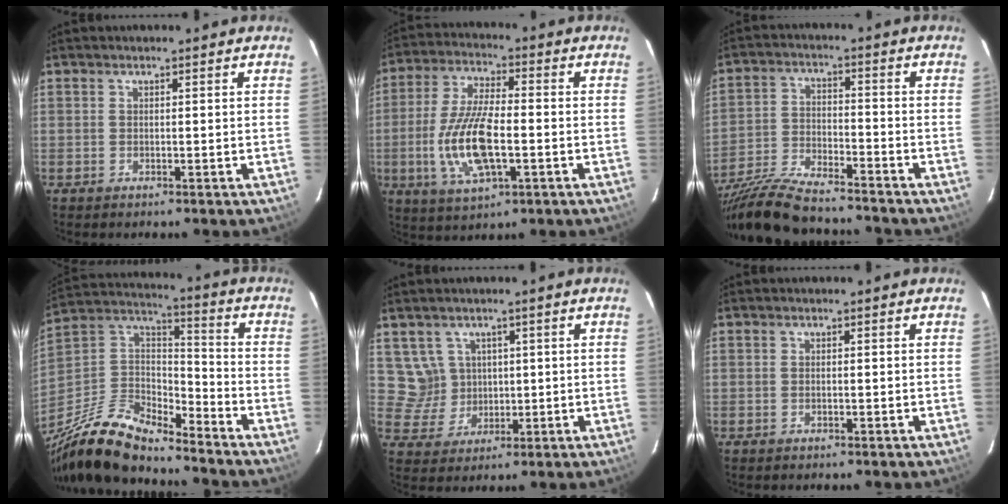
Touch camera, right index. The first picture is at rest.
{"total": 13.8, "force": [-3.1, 5.1, 12.5], "torque": [-0.262, -0.005, -0.056]}
{"total": 17.2, "force": [-15.3, 2.5, 7.4], "torque": [-0.160, -0.032, -0.267]}
{"total": 19.9, "force": [-16.1, 5.6, 10.2], "torque": [-0.225, -0.015, -0.306]}
{"total": 5.5, "force": [1.6, 5.2, 0.7], "torque": [-0.016, 0.011, 0.045]}
{"total": 0.0}